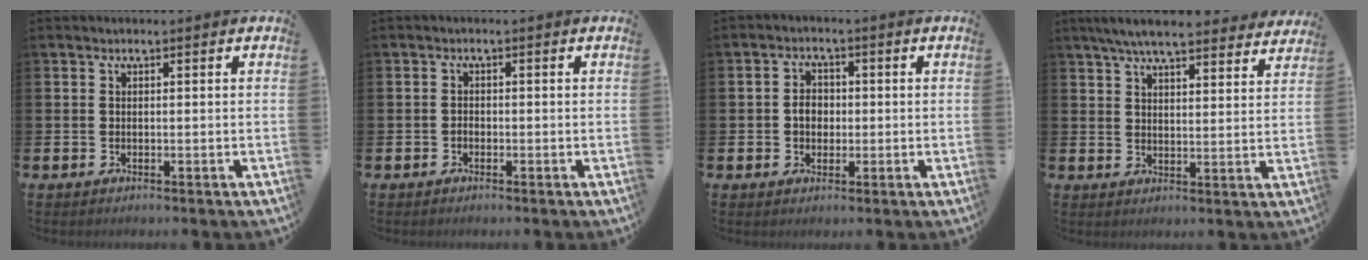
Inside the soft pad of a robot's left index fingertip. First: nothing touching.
{"total": 0.9, "force": [-0.6, 0.6, 0.3], "torque": [0.000, -0.001, -0.013]}
{"total": 2.9, "force": [-0.2, 2.3, 1.7], "torque": [-0.013, 0.000, -0.012]}
{"total": 6.6, "force": [6.2, 0.9, 2.2], "torque": [-0.051, -0.030, 0.109]}